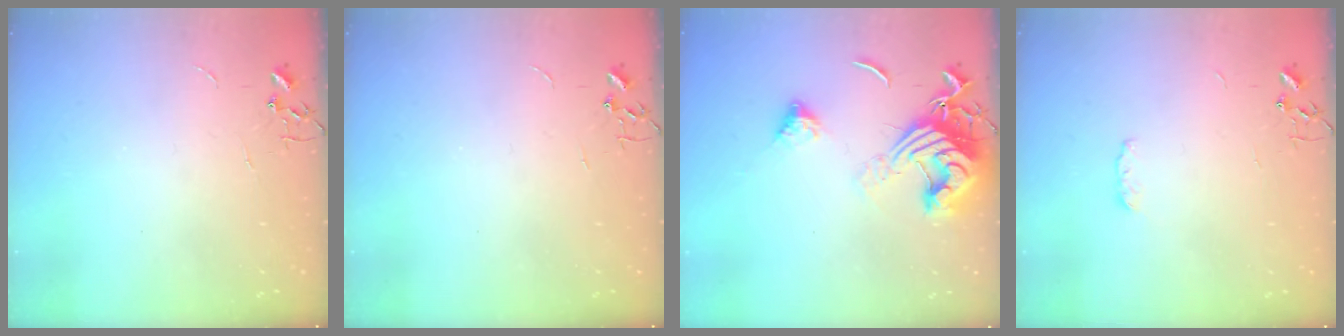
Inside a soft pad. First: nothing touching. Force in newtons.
{"total": 0.0}
{"total": 15.1, "press": 15.0, "slide": 1.7}
{"total": 3.9, "press": 3.8, "slide": 0.7}